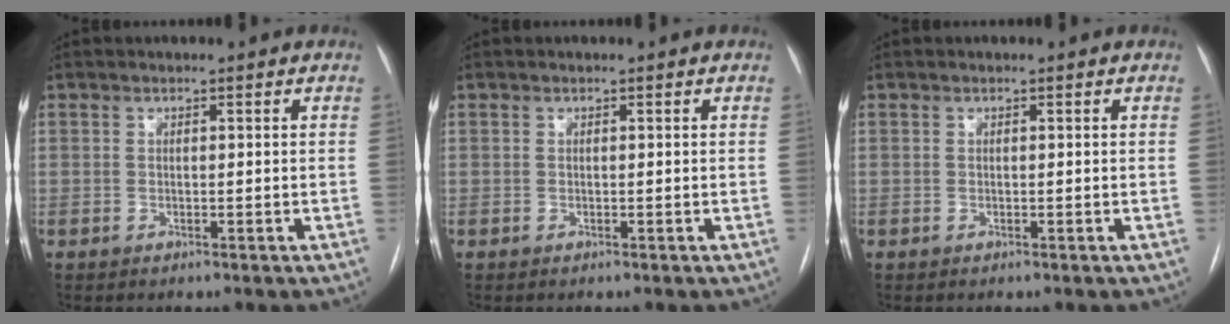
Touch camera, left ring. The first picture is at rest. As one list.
[{"total": 0.0}, {"total": 0.0}]